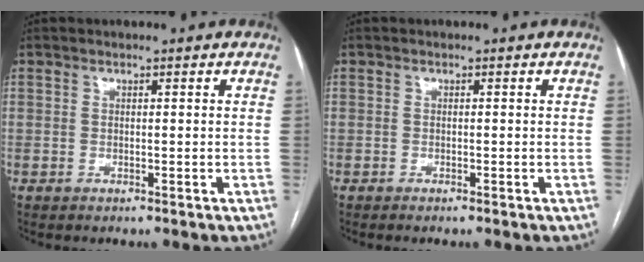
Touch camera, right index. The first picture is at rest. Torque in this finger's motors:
{"motor_torque": [-0.06, -0.05, 0.08, 0.01]}